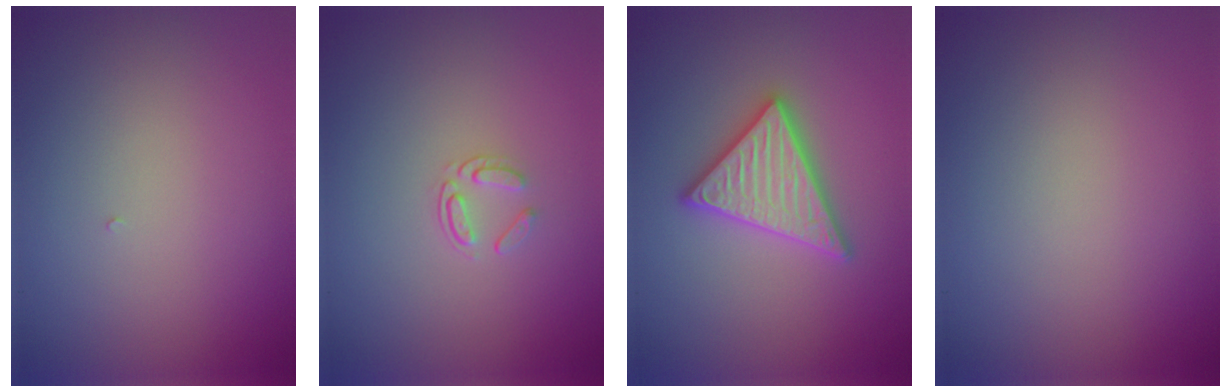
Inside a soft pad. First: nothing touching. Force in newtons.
{"total": 1.4, "press": 0.9, "slide": 1.1}
{"total": 4.7, "press": 4.6, "slide": 0.7}
{"total": 0.0}